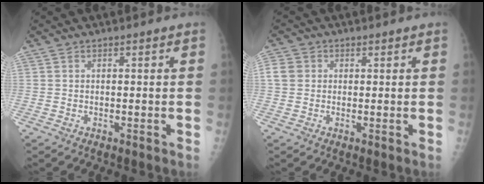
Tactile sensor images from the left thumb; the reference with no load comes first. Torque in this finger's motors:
{"motor_torque": [1.18, 3.82, 1.75, -0.77, 0.57]}